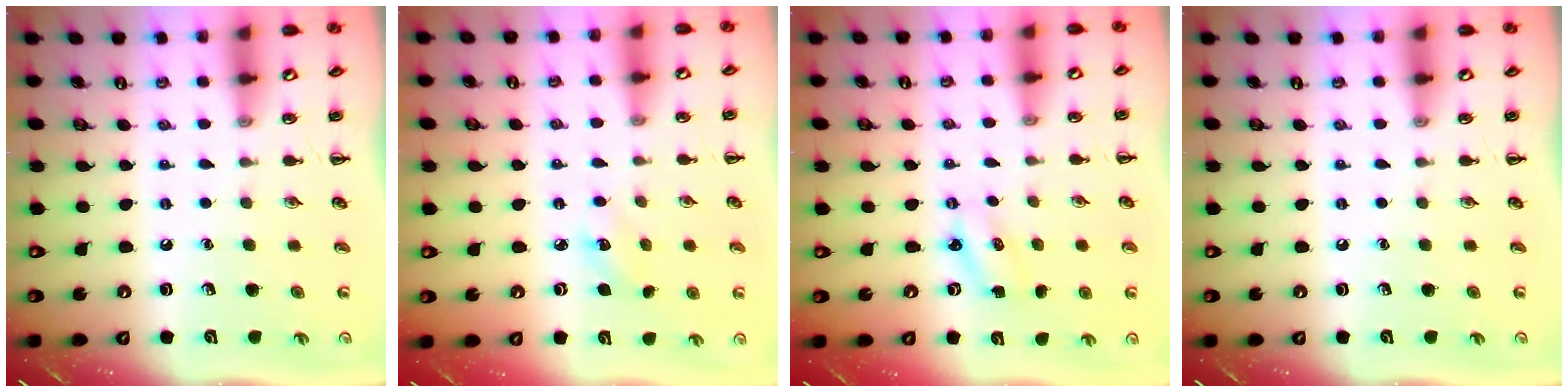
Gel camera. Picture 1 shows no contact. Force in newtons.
{"total": 3.8, "press": 3.6, "slide": 0.9}
{"total": 2.0, "press": 1.9, "slide": 0.6}
{"total": 0.0}